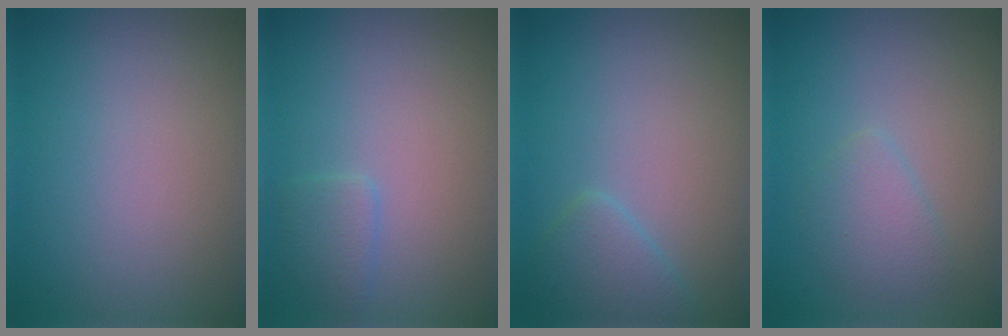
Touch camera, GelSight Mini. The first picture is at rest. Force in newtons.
{"total": 1.4, "press": 1.4, "slide": 0.0}
{"total": 2.2, "press": 2.2, "slide": 0.1}
{"total": 2.0, "press": 2.0, "slide": 0.1}